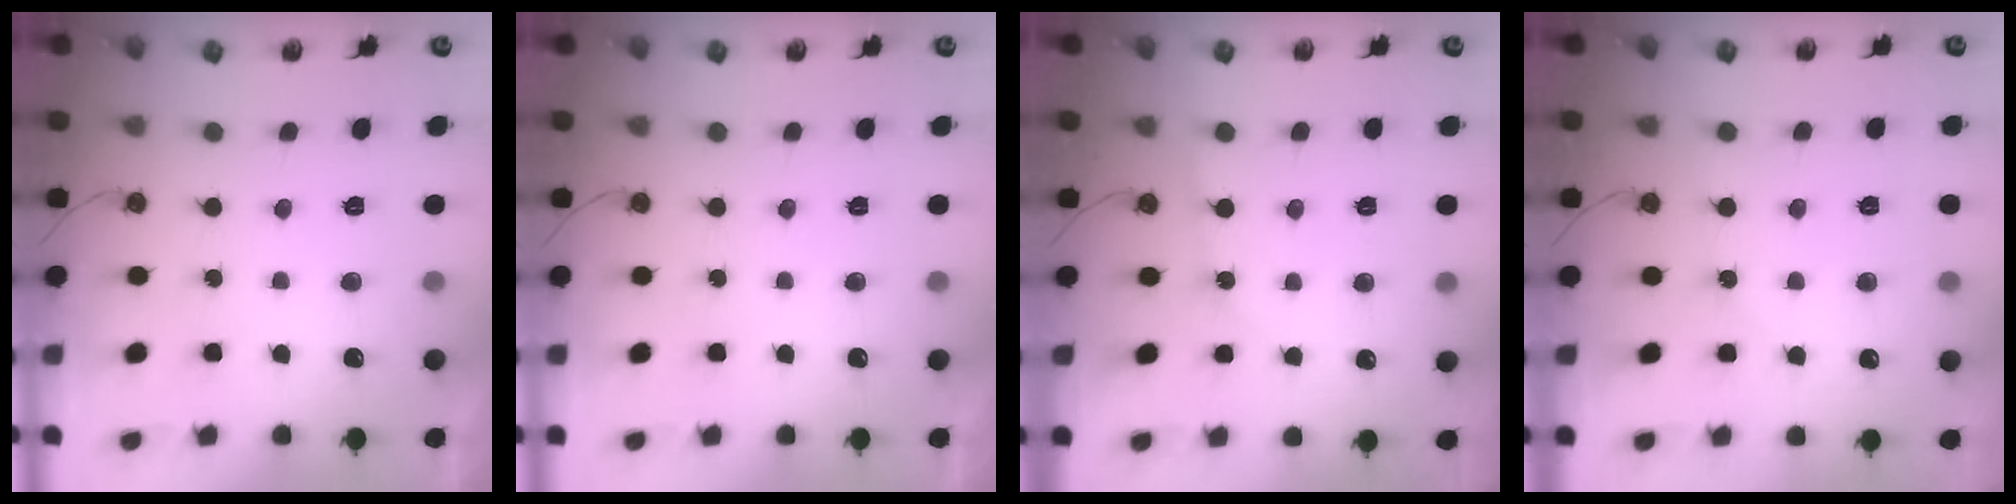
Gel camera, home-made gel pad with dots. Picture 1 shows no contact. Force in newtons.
{"total": 0.0}
{"total": 2.4, "press": 2.4, "slide": 0.3}
{"total": 3.3, "press": 3.2, "slide": 0.5}